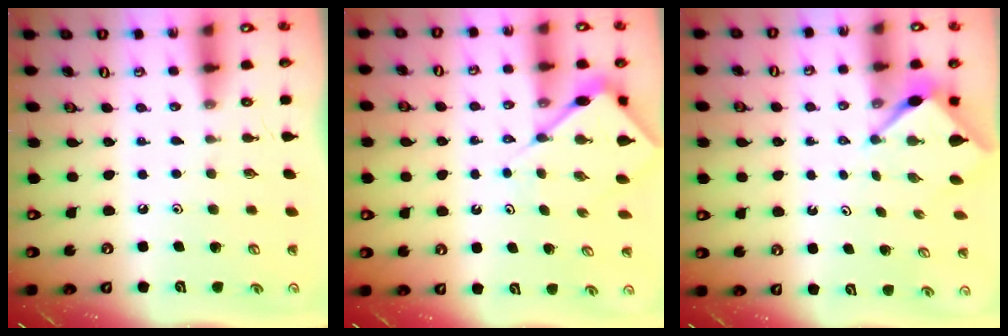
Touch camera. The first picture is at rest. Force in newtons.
{"total": 6.1, "press": 6.1, "slide": 0.5}
{"total": 3.2, "press": 3.2, "slide": 0.4}